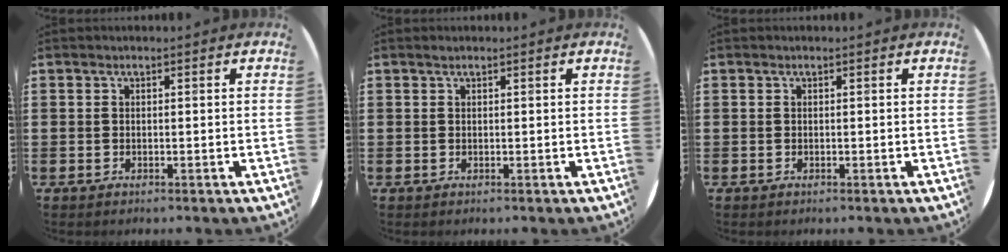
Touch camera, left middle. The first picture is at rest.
{"total": 0.0}
{"total": 0.0}